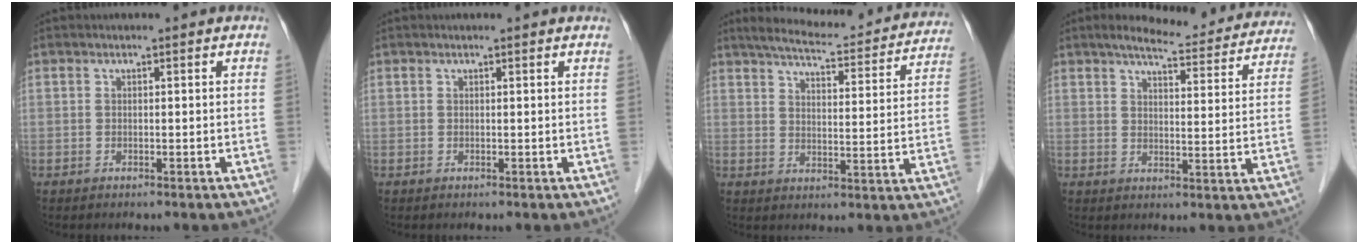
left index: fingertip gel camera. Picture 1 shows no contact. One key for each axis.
{"total": 1.4, "fx": 1.3, "fy": -0.1, "fz": 0.4, "tx": -0.015, "ty": 0.007, "tz": 0.014}
{"total": 21.2, "fx": 19.1, "fy": 3.7, "fz": 8.3, "tx": -0.114, "ty": -0.009, "tz": 0.233}
{"total": 16.3, "fx": 14.9, "fy": 3.1, "fz": 6.0, "tx": -0.063, "ty": -0.008, "tz": 0.171}